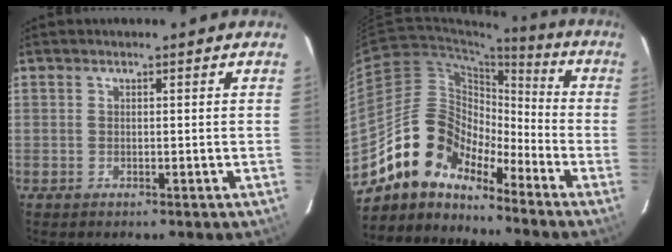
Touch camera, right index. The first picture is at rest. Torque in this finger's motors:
{"motor_torque": [1.08, -1.06, 0.52, 0.01]}